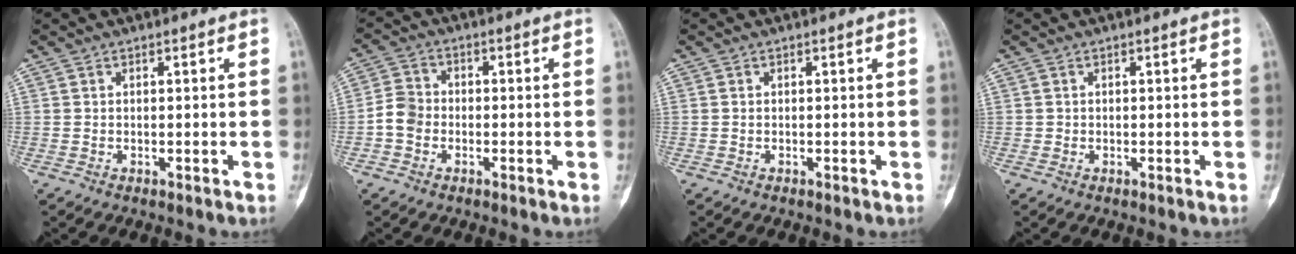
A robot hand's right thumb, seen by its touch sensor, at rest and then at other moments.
{"total": 4.9, "force": [-1.3, 4.2, 2.3], "torque": [-0.031, 0.015, -0.035]}
{"total": 0.0}
{"total": 0.0}